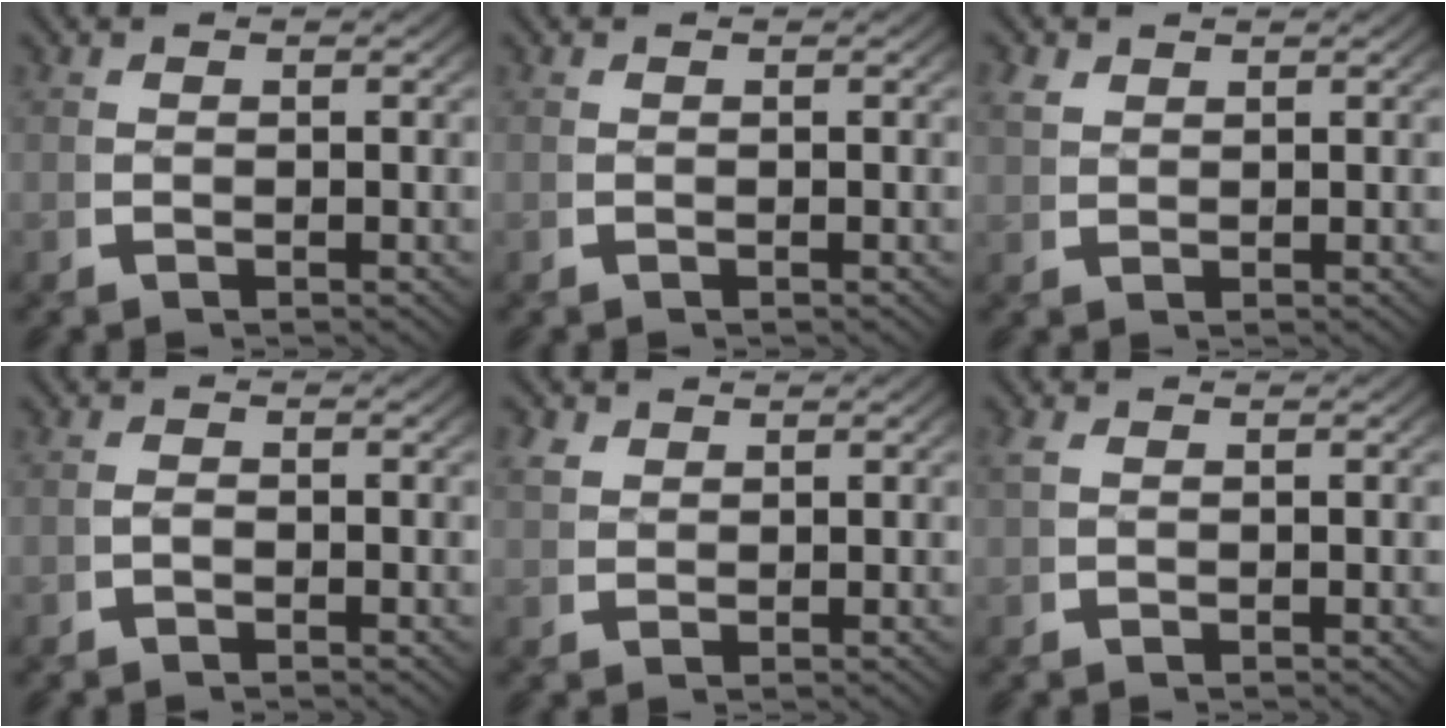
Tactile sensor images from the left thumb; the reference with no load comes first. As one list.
[{"total": 0.0}, {"total": 1.7, "force": [1.5, 0.6, 0.5], "torque": [-0.009, 0.003, 0.037]}, {"total": 0.5, "force": [-0.4, 0.2, 0.3], "torque": [-0.008, -0.005, -0.007]}, {"total": 2.0, "force": [1.7, 0.9, 0.6], "torque": [-0.011, 0.002, 0.038]}, {"total": 0.9, "force": [0.6, 0.4, 0.5], "torque": [-0.016, 0.001, 0.016]}]